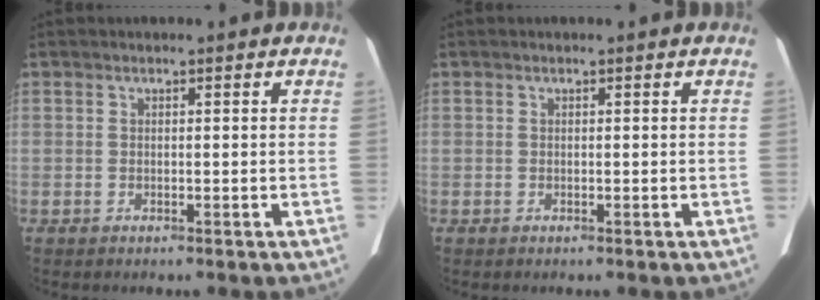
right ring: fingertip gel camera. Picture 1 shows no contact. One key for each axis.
{"total": 0.0}